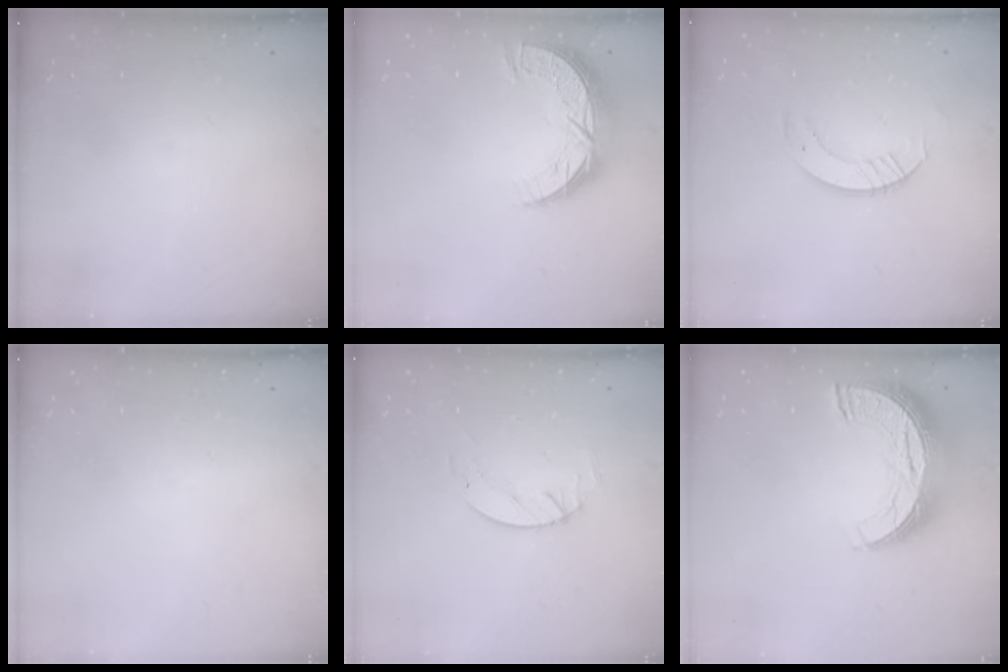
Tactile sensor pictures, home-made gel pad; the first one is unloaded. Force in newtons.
{"total": 11.7, "press": 11.6, "slide": 0.9}
{"total": 5.8, "press": 5.8, "slide": 0.4}
{"total": 0.0}
{"total": 2.3, "press": 2.3, "slide": 0.3}
{"total": 18.5, "press": 18.5, "slide": 1.0}